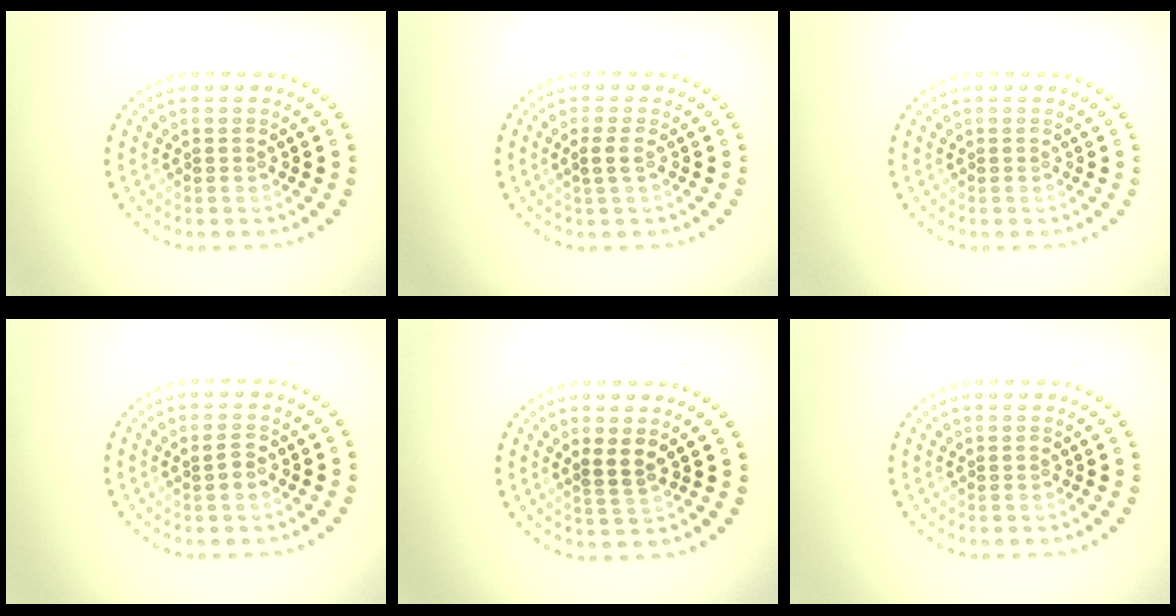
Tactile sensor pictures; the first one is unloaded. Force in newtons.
{"total": 1.2, "press": 1.0, "slide": 0.7}
{"total": 0.0}
{"total": 1.3, "press": 1.3, "slide": 0.3}
{"total": 1.6, "press": 1.3, "slide": 0.9}
{"total": 0.0}